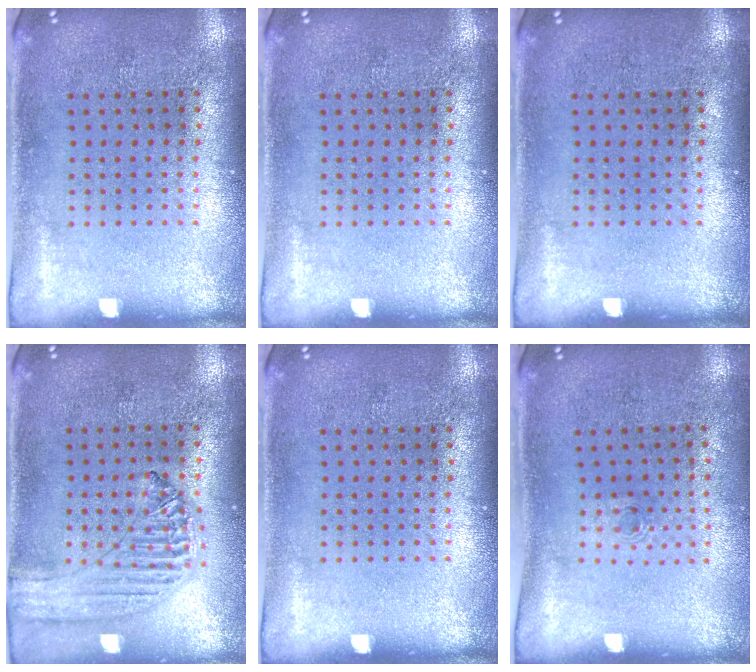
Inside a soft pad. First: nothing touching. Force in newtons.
{"total": 0.0}
{"total": 0.0}
{"total": 1.2, "press": 1.2, "slide": 0.1}
{"total": 0.0}
{"total": 0.6, "press": 0.3, "slide": 0.5}